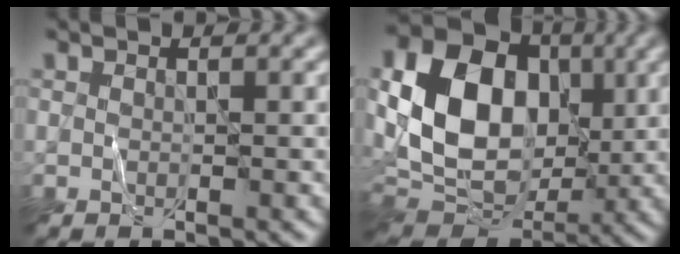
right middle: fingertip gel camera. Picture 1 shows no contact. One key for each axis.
{"total": 12.3, "fx": 1.5, "fy": 9.1, "fz": 8.2, "tx": -0.153, "ty": 0.002, "tz": 0.020}